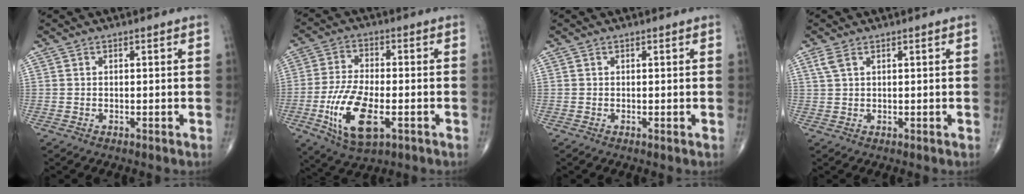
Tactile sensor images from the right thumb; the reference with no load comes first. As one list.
[{"total": 13.2, "force": [-4.1, 5.8, 11.1], "torque": [-0.219, 0.002, -0.070]}, {"total": 0.0}, {"total": 2.1, "force": [1.2, 0.9, 1.5], "torque": [-0.043, 0.011, 0.033]}]